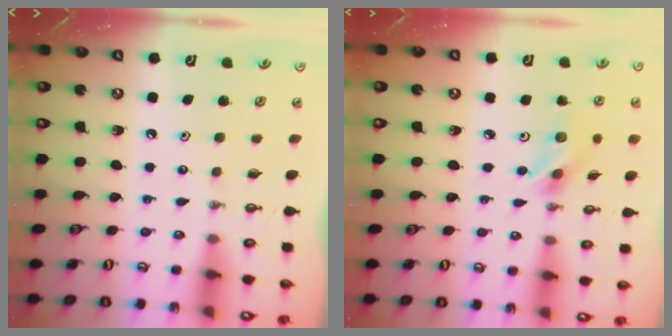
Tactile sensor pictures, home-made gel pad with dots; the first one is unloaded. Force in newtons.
{"total": 5.2, "press": 5.2, "slide": 0.2}